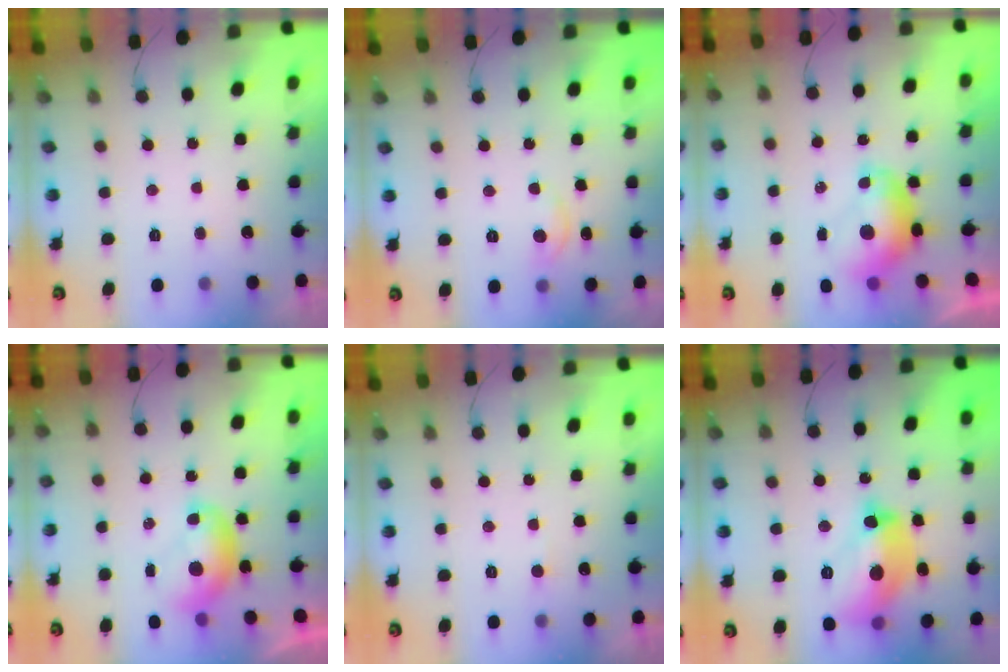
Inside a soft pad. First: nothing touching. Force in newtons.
{"total": 3.6, "press": 3.6, "slide": 0.4}
{"total": 8.3, "press": 8.2, "slide": 0.9}
{"total": 7.0, "press": 7.0, "slide": 0.3}
{"total": 2.9, "press": 2.9, "slide": 0.3}
{"total": 16.2, "press": 16.2, "slide": 1.4}